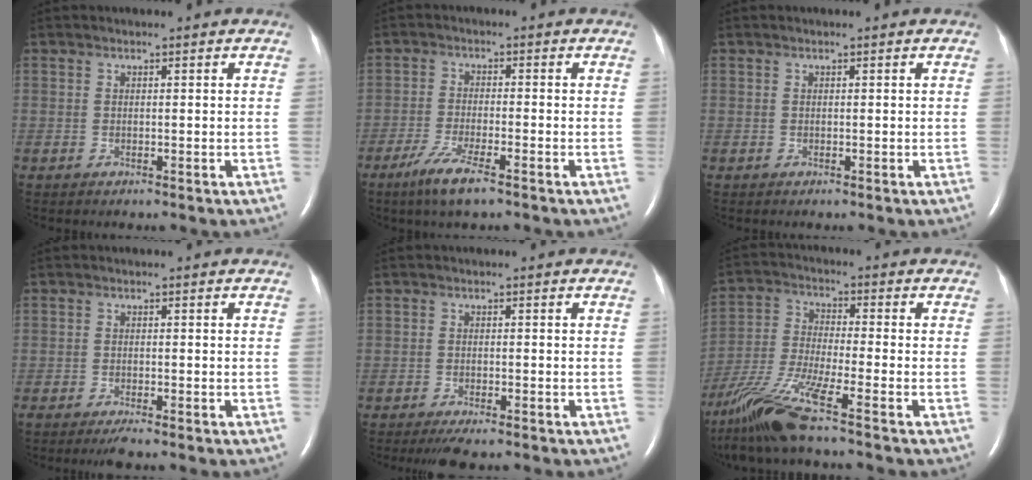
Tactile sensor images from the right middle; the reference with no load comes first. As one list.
[{"total": 5.9, "force": [-3.8, 0.6, 4.4], "torque": [-0.099, -0.013, -0.071]}, {"total": 0.0}, {"total": 2.3, "force": [-1.8, 0.0, 1.4], "torque": [-0.027, -0.007, -0.029]}, {"total": 4.6, "force": [-3.7, 0.8, 2.5], "torque": [-0.037, -0.011, -0.054]}, {"total": 12.1, "force": [-8.8, -0.6, 8.3], "torque": [-0.176, -0.026, -0.169]}]